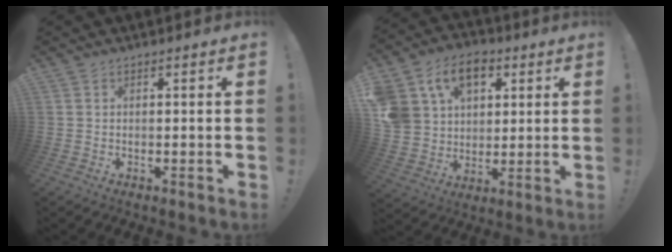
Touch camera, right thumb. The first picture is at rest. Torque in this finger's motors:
{"motor_torque": [0.27, 0.44, 0.95, 0.63, 0.23]}